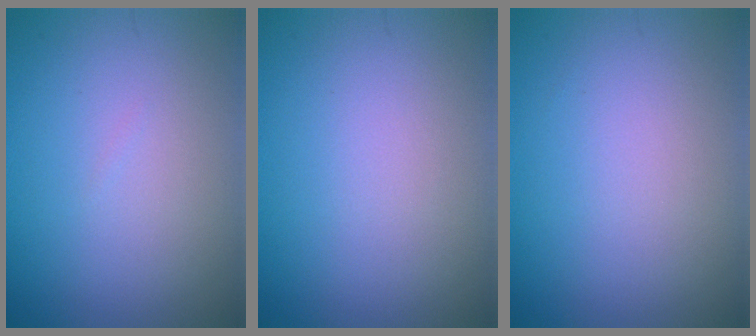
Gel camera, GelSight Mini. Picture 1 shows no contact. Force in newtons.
{"total": 0.0}
{"total": 0.0}